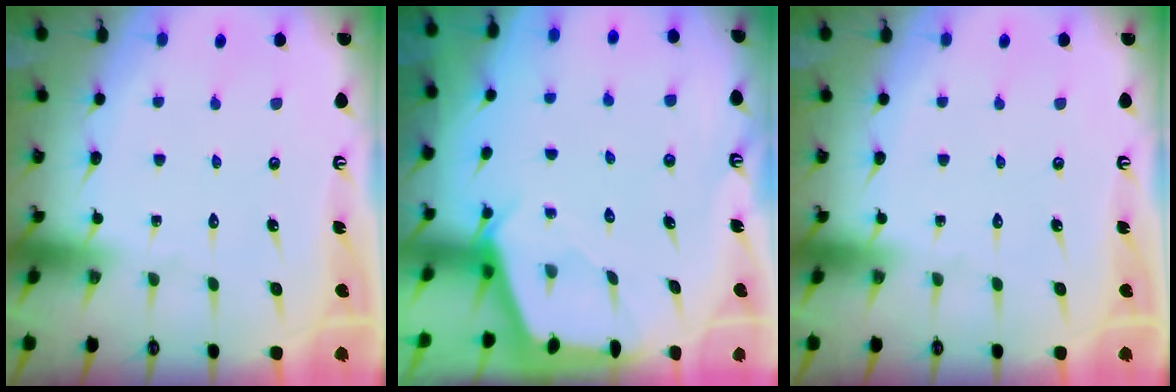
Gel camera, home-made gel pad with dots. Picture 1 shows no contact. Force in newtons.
{"total": 2.5, "press": 2.5, "slide": 0.2}
{"total": 0.0}